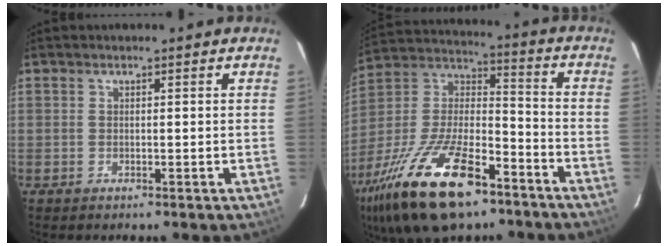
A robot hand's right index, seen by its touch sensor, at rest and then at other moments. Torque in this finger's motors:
{"motor_torque": [1.51, -0.62, 1.05, 0.17]}